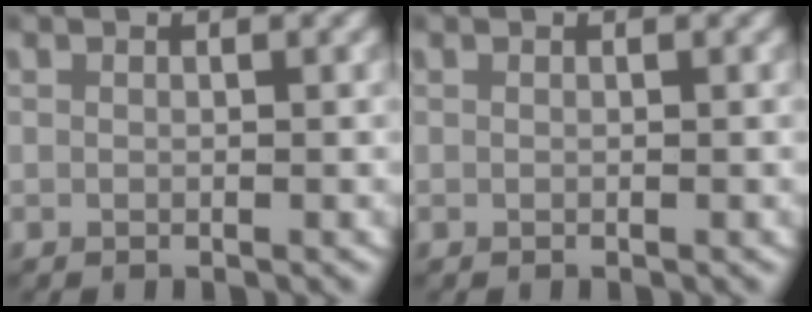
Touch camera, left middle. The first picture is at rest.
{"total": 0.0}